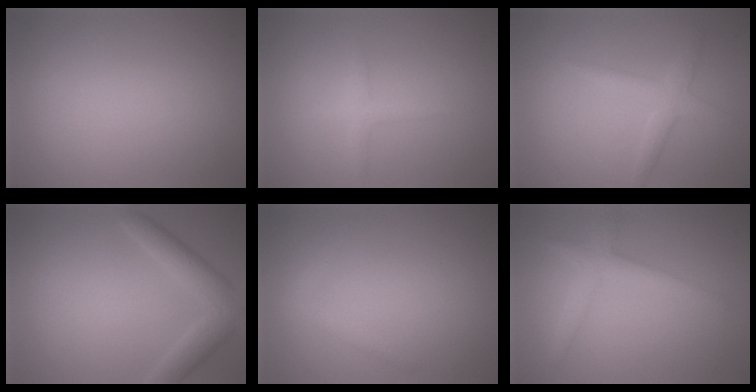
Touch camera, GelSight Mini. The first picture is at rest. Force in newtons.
{"total": 1.3, "press": 1.3, "slide": 0.1}
{"total": 2.2, "press": 2.2, "slide": 0.1}
{"total": 4.1, "press": 4.1, "slide": 0.2}
{"total": 1.5, "press": 1.5, "slide": 0.1}
{"total": 2.6, "press": 2.6, "slide": 0.1}